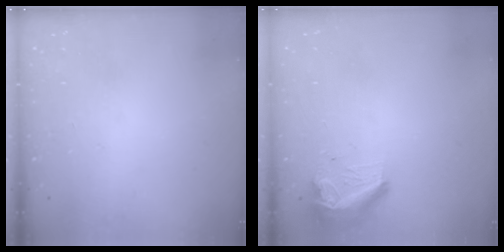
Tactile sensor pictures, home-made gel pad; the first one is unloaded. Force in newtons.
{"total": 9.3, "press": 9.2, "slide": 1.6}